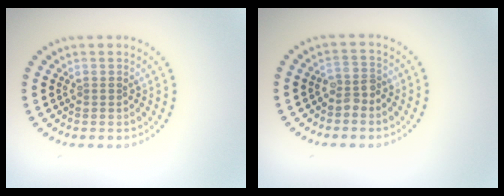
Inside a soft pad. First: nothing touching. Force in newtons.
{"total": 1.8, "press": 1.5, "slide": 0.9}